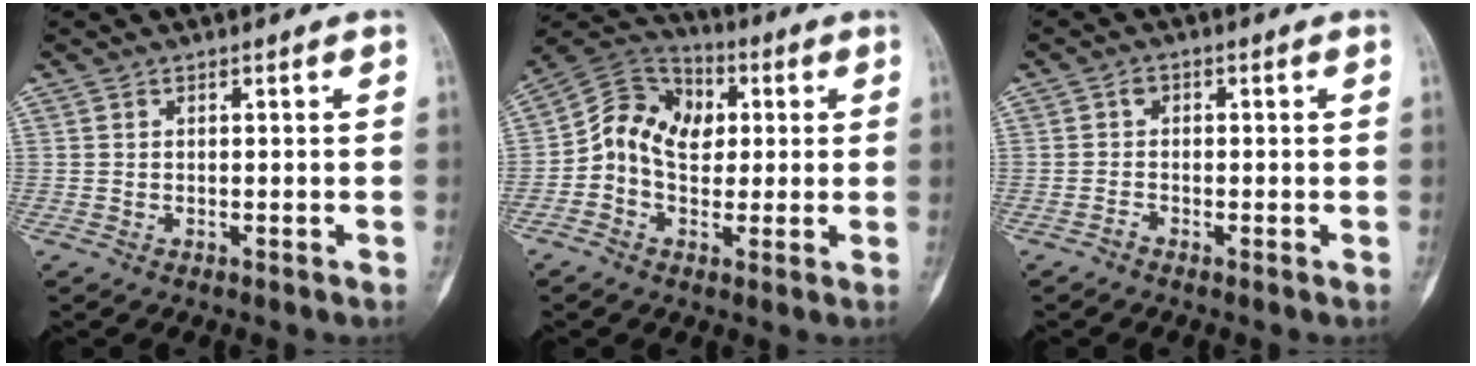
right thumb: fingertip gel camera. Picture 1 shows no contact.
{"total": 12.0, "force": [0.6, 9.5, 7.2], "torque": [-0.092, 0.027, -0.001]}
{"total": 1.4, "force": [-0.8, 1.1, 0.4], "torque": [0.006, 0.008, -0.024]}